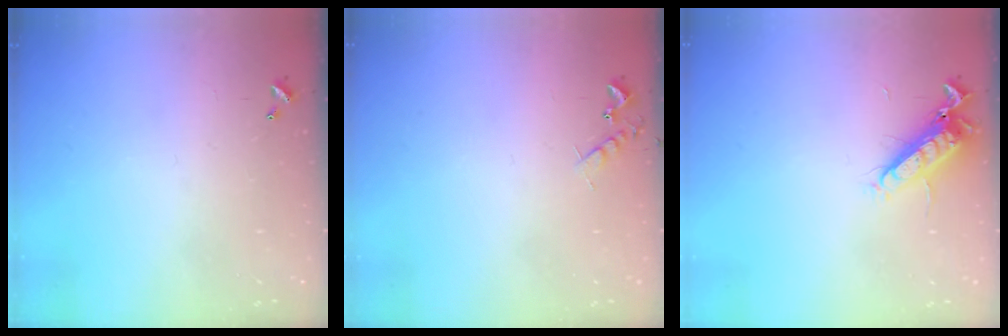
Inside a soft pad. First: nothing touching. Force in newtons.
{"total": 6.1, "press": 6.0, "slide": 0.9}
{"total": 13.5, "press": 13.3, "slide": 1.9}